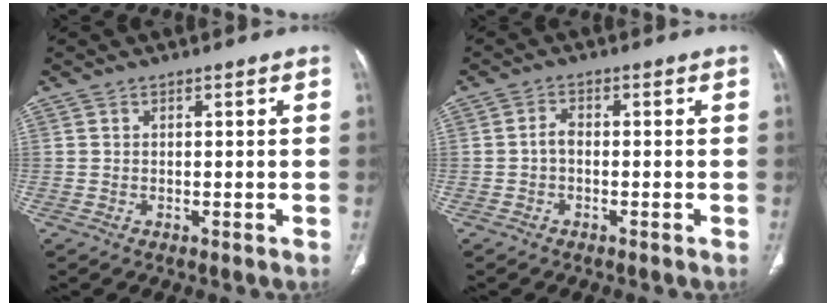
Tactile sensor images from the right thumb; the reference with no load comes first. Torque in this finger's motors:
{"motor_torque": [0.29, 0.03, 0.27, -0.10, -0.01]}